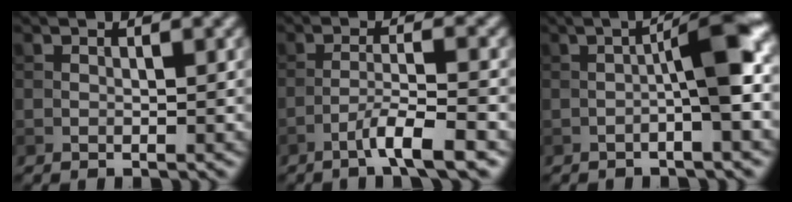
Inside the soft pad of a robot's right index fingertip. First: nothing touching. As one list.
[{"total": 4.2, "force": [-2.6, 0.2, 3.3], "torque": [-0.056, 0.009, -0.057]}, {"total": 5.1, "force": [-0.7, 0.6, 5.0], "torque": [-0.078, 0.018, -0.019]}]